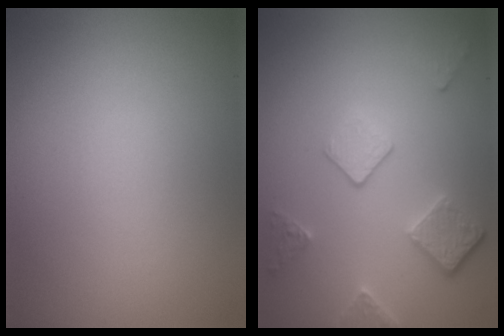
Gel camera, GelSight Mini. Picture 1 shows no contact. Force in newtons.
{"total": 3.7, "press": 2.9, "slide": 2.4}